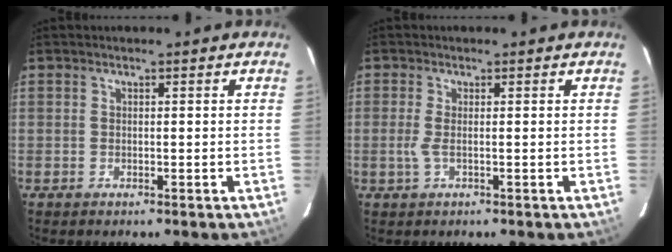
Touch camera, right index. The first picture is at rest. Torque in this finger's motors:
{"motor_torque": [-0.10, 0.12, 0.00, 0.00]}